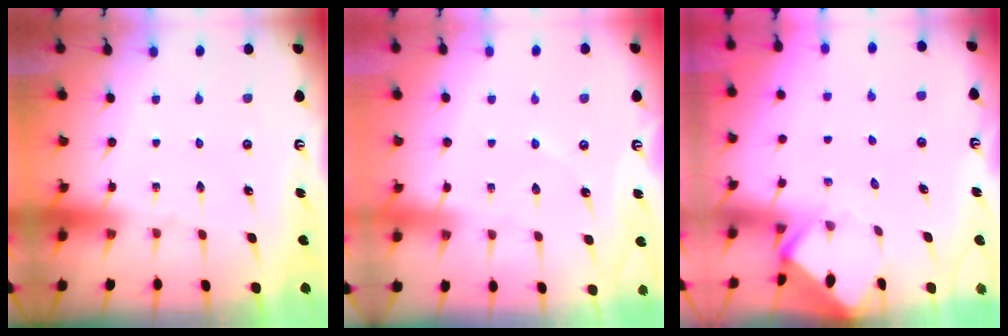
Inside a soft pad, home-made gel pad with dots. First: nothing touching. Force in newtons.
{"total": 2.0, "press": 2.0, "slide": 0.2}
{"total": 2.8, "press": 2.8, "slide": 0.2}